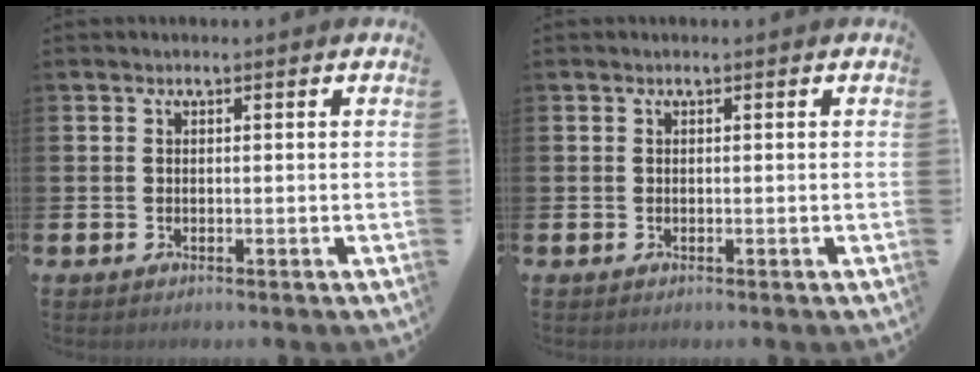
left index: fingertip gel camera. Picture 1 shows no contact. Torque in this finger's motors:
{"motor_torque": [0.00, 0.00, 0.00, 0.00]}